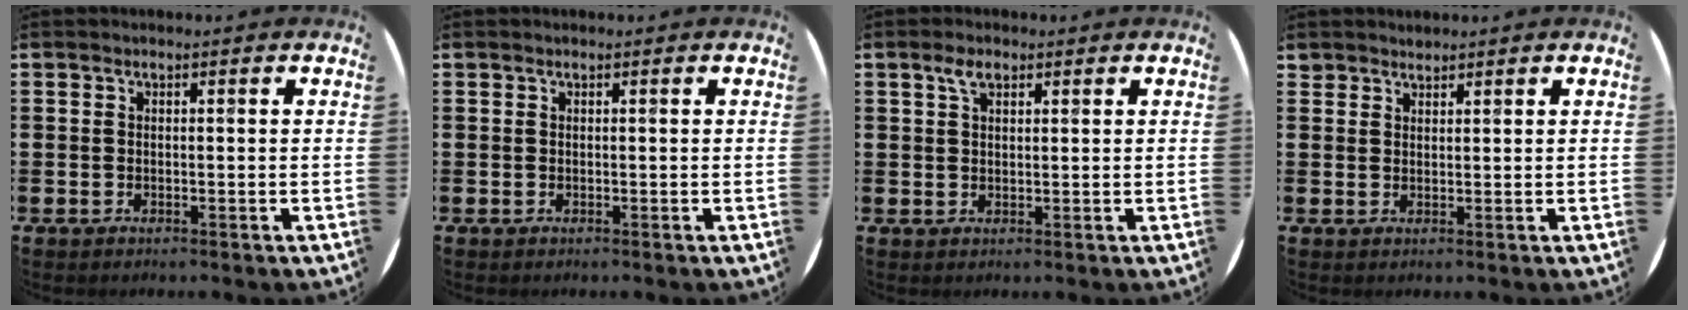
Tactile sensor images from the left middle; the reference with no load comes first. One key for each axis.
{"total": 0.0}
{"total": 2.5, "fx": 1.6, "fy": 1.2, "fz": 1.5, "tx": -0.024, "ty": 0.004, "tz": 0.027}
{"total": 1.5, "fx": 1.4, "fy": 0.3, "fz": -0.3, "tx": 0.003, "ty": 0.001, "tz": 0.028}